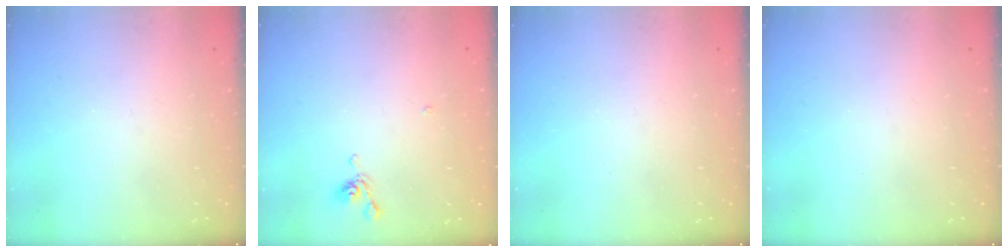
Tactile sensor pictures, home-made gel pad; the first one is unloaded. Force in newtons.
{"total": 2.6, "press": 2.6, "slide": 0.2}
{"total": 0.0}
{"total": 0.0}